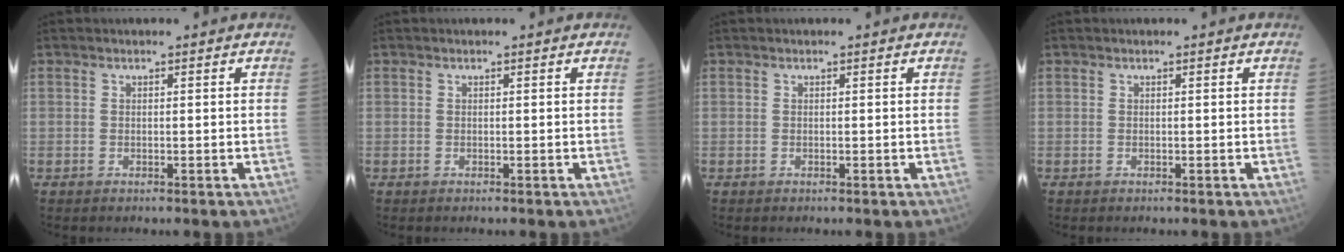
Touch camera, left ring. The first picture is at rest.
{"total": 0.0}
{"total": 0.0}
{"total": 0.0}